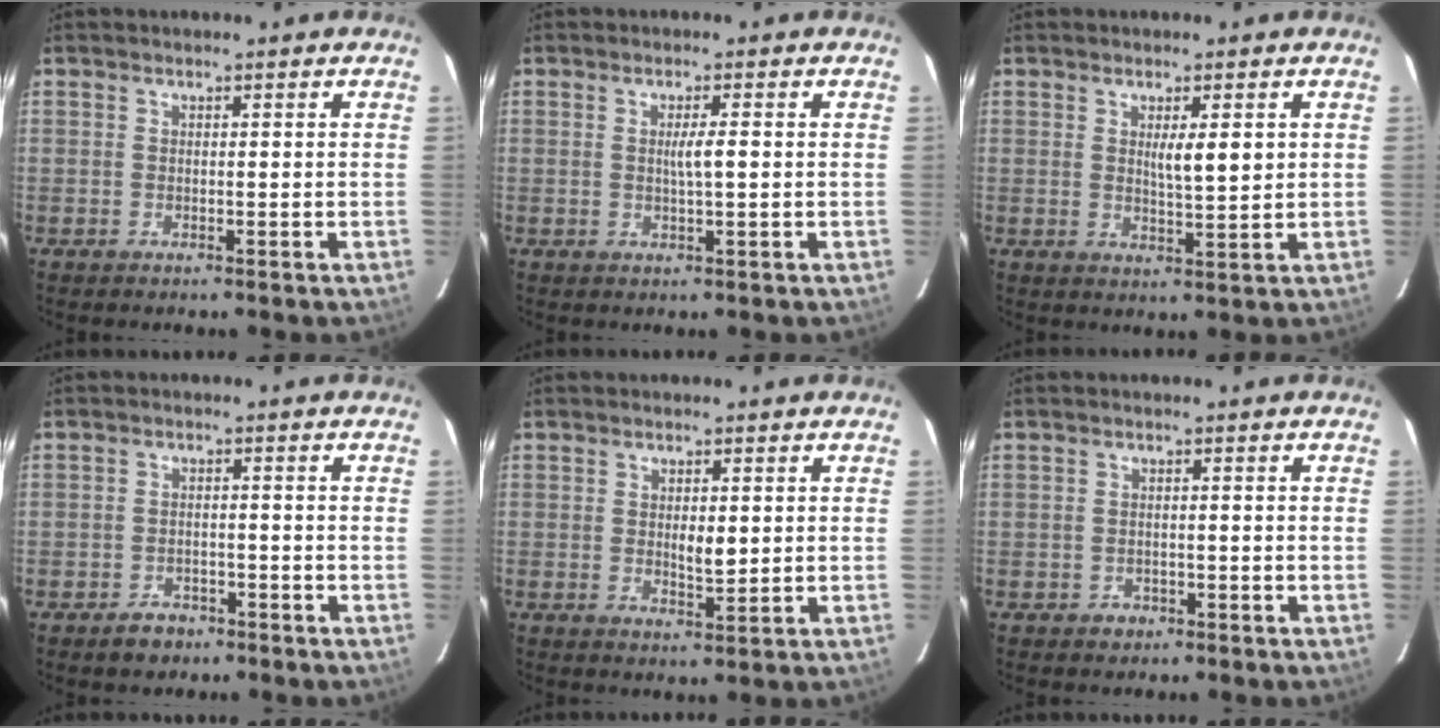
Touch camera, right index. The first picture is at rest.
{"total": 2.4, "force": [0.1, -0.1, 2.4], "torque": [-0.044, 0.000, 0.002]}
{"total": 4.1, "force": [1.1, 0.6, 3.9], "torque": [-0.063, -0.007, 0.018]}
{"total": 3.3, "force": [-2.3, 2.2, 0.9], "torque": [-0.014, 0.006, -0.031]}
{"total": 3.1, "force": [0.3, 1.1, 2.9], "torque": [-0.048, -0.005, 0.007]}
{"total": 1.6, "force": [-1.0, 1.3, 0.3], "torque": [-0.004, 0.005, -0.012]}